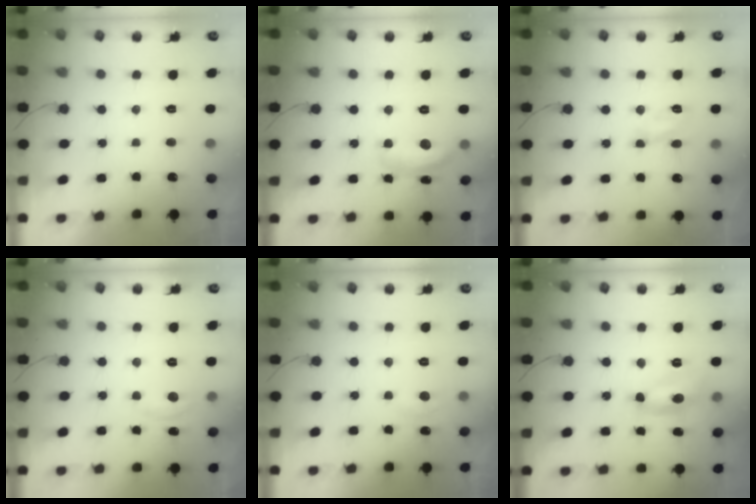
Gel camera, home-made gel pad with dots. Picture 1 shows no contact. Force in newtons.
{"total": 12.4, "press": 12.4, "slide": 0.7}
{"total": 4.3, "press": 4.3, "slide": 0.6}
{"total": 2.9, "press": 2.8, "slide": 0.3}
{"total": 4.5, "press": 4.4, "slide": 0.6}
{"total": 12.2, "press": 12.1, "slide": 0.8}